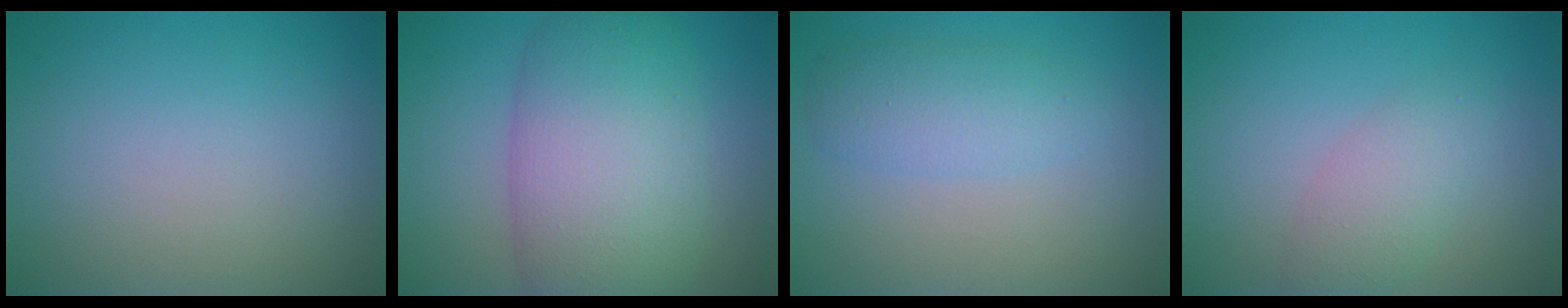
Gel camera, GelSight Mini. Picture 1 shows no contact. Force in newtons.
{"total": 9.9, "press": 9.9, "slide": 0.3}
{"total": 3.0, "press": 3.0, "slide": 0.1}
{"total": 2.7, "press": 2.7, "slide": 0.1}